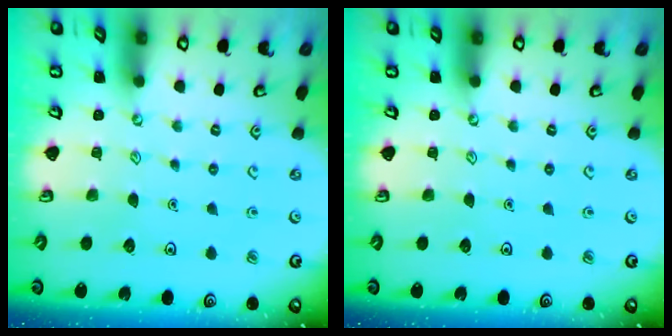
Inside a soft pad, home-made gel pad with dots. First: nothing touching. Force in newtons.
{"total": 0.0}